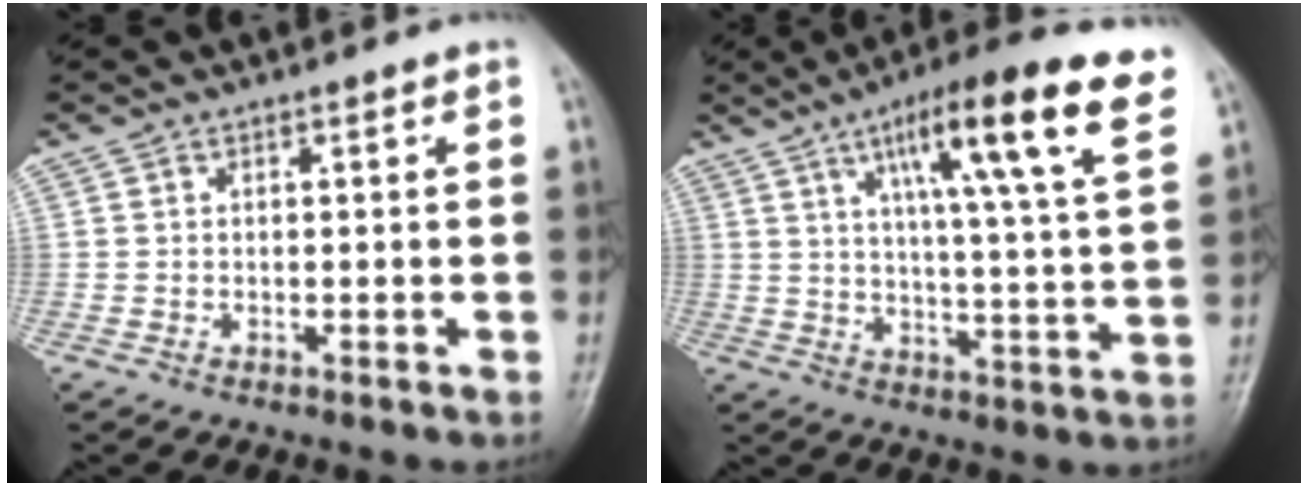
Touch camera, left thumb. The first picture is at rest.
{"total": 18.4, "force": [9.6, 2.6, 15.4], "torque": [-0.217, -0.029, 0.140]}